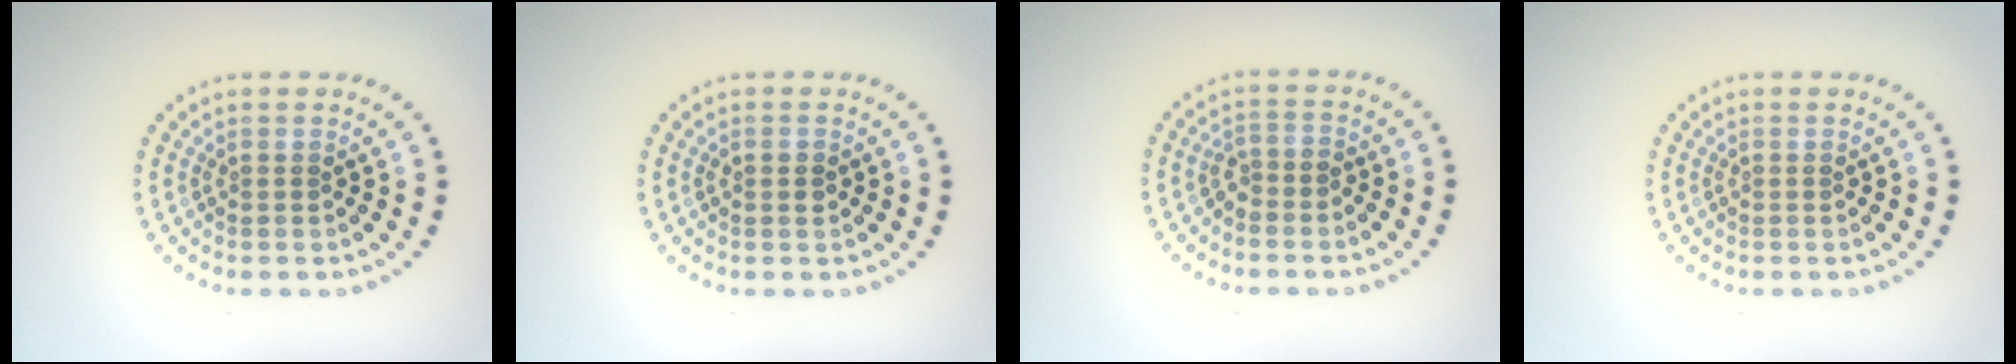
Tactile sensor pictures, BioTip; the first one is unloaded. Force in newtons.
{"total": 1.2, "press": 1.2, "slide": 0.0}
{"total": 1.6, "press": 1.2, "slide": 1.0}
{"total": 0.0}